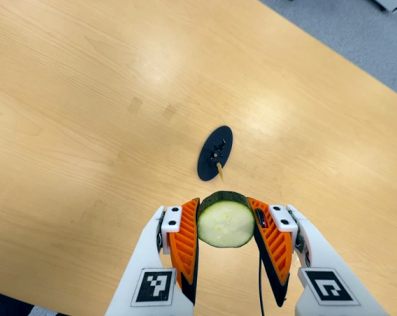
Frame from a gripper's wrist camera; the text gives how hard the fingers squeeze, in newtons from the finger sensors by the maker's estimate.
{"total": 12.1, "left": 10.6, "right": 13.5}